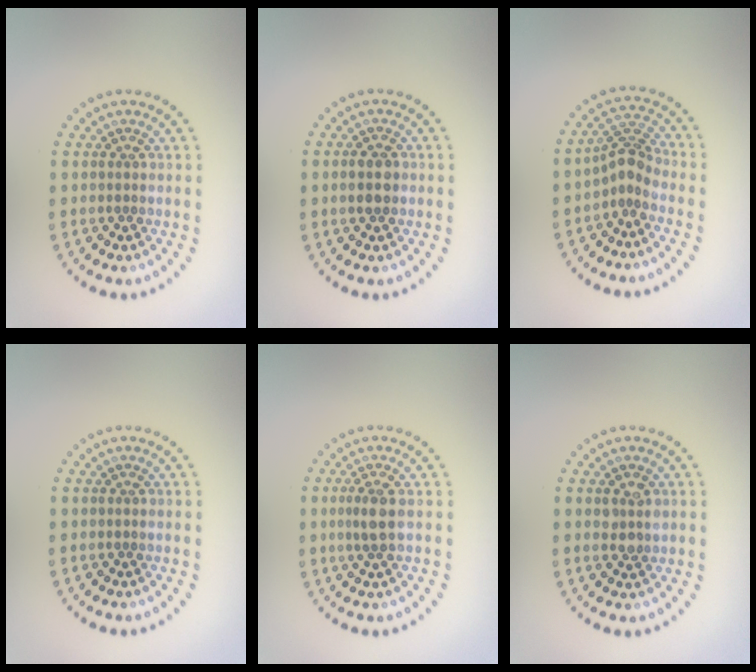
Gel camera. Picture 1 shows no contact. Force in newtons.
{"total": 2.0, "press": 2.0, "slide": 0.1}
{"total": 2.7, "press": 1.9, "slide": 1.9}
{"total": 0.0}
{"total": 2.0, "press": 1.7, "slide": 1.0}
{"total": 2.0, "press": 2.0, "slide": 0.3}